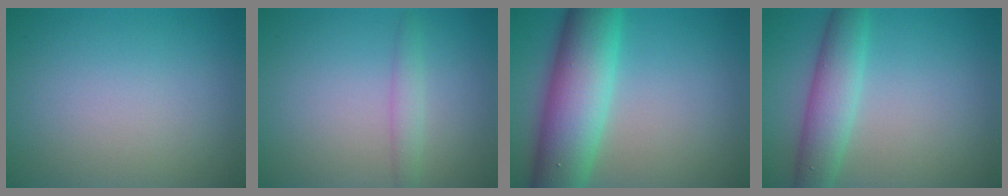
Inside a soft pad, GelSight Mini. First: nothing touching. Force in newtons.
{"total": 1.5, "press": 1.5, "slide": 0.0}
{"total": 10.1, "press": 10.0, "slide": 0.5}
{"total": 4.7, "press": 4.7, "slide": 0.3}